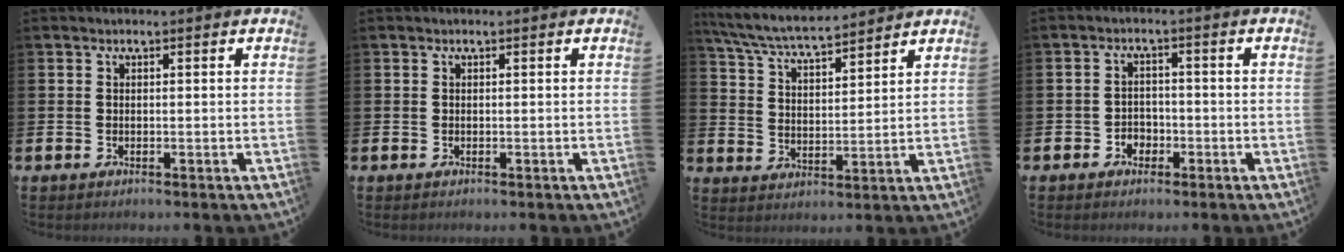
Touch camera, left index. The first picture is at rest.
{"total": 0.0}
{"total": 6.7, "force": [6.3, 0.7, 2.0], "torque": [-0.071, -0.032, 0.113]}
{"total": 2.3, "force": [-1.5, 1.8, 0.5], "torque": [-0.018, 0.008, -0.033]}